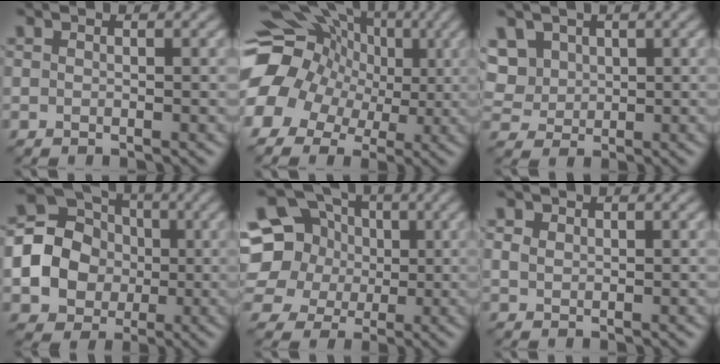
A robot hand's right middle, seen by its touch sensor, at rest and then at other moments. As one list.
[{"total": 12.9, "force": [1.1, 10.9, 6.8], "torque": [-0.142, 0.011, 0.007]}, {"total": 5.9, "force": [2.7, 4.7, 2.4], "torque": [-0.066, 0.017, 0.045]}, {"total": 11.9, "force": [-0.6, 10.7, 5.2], "torque": [-0.131, 0.022, -0.035]}, {"total": 13.7, "force": [3.4, 11.9, 5.9], "torque": [-0.161, 0.044, 0.046]}, {"total": 1.2, "force": [0.6, 0.9, 0.4], "torque": [-0.008, 0.003, 0.011]}]